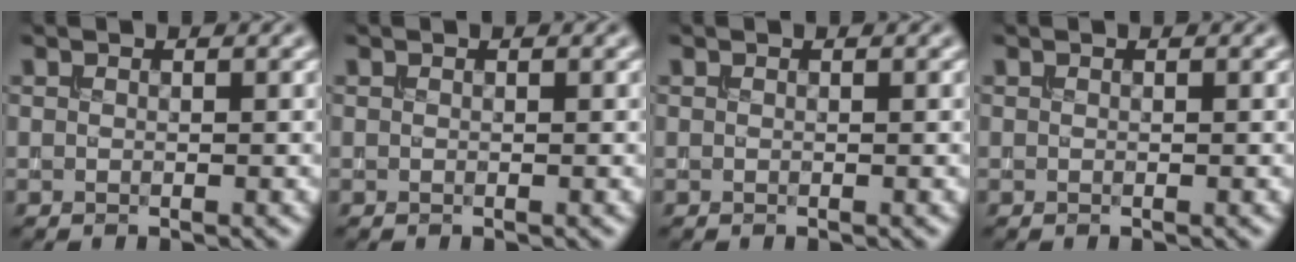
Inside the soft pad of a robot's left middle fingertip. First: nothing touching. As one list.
[{"total": 0.0}, {"total": 0.0}, {"total": 0.0}]